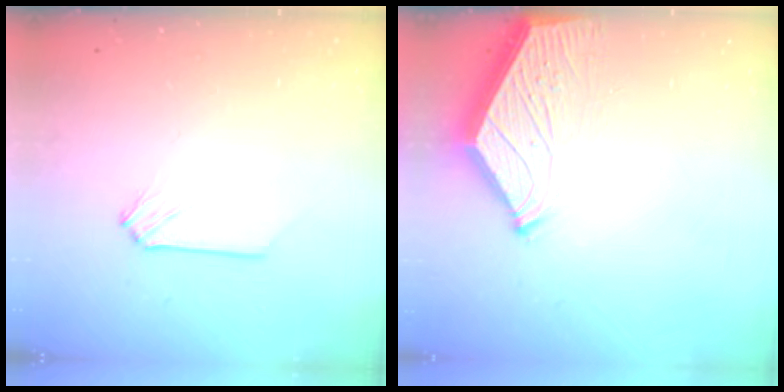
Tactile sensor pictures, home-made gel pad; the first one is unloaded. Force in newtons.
{"total": 4.6, "press": 4.5, "slide": 0.8}